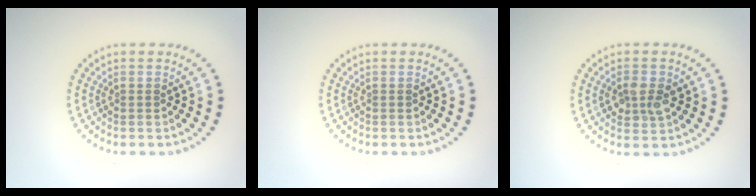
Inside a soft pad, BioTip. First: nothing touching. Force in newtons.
{"total": 0.0}
{"total": 2.3, "press": 2.3, "slide": 0.2}